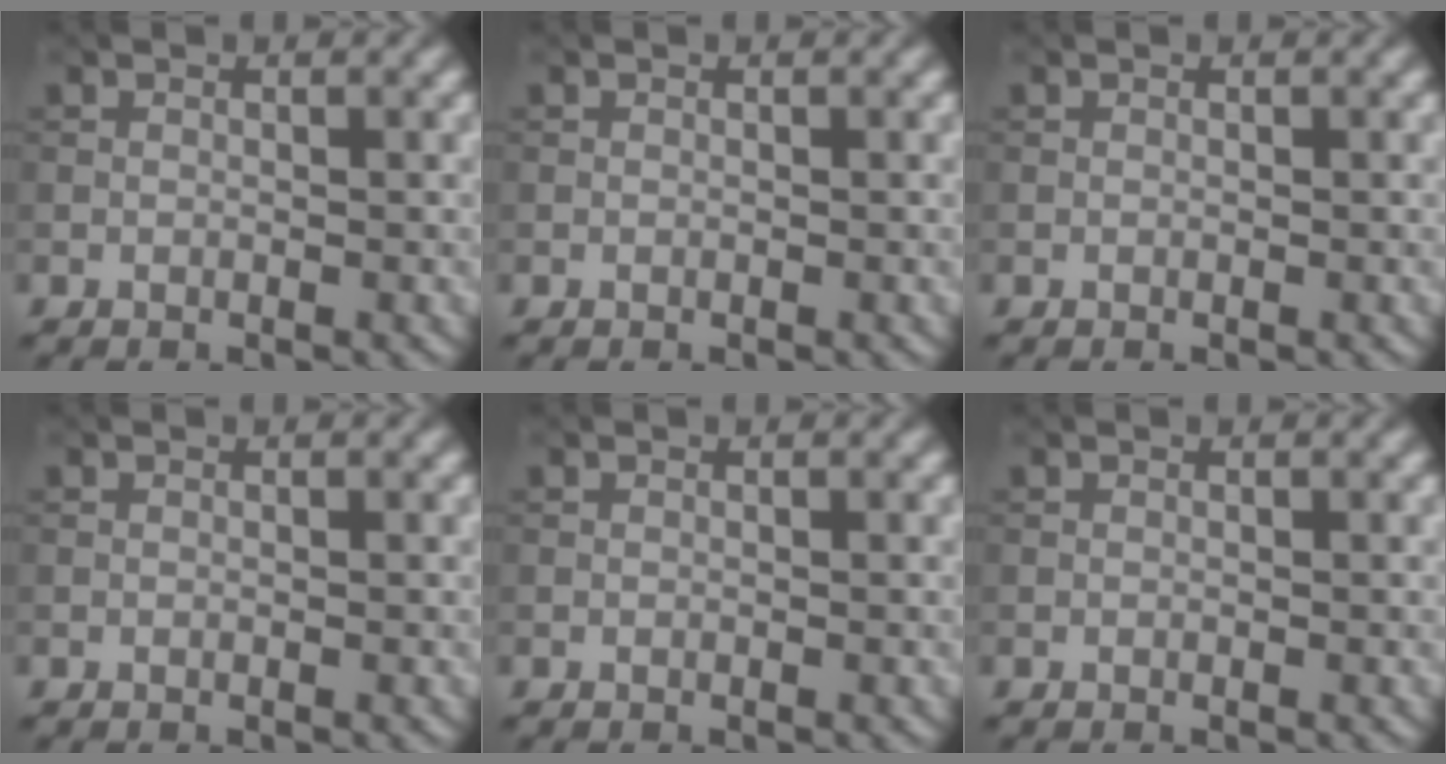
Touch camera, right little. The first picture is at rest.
{"total": 0.0}
{"total": 0.0}
{"total": 0.0}
{"total": 0.0}
{"total": 0.0}